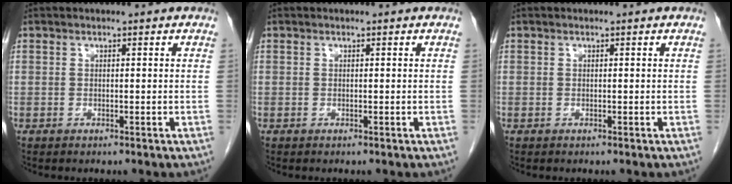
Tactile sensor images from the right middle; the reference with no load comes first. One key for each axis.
{"total": 0.0}
{"total": 0.0}